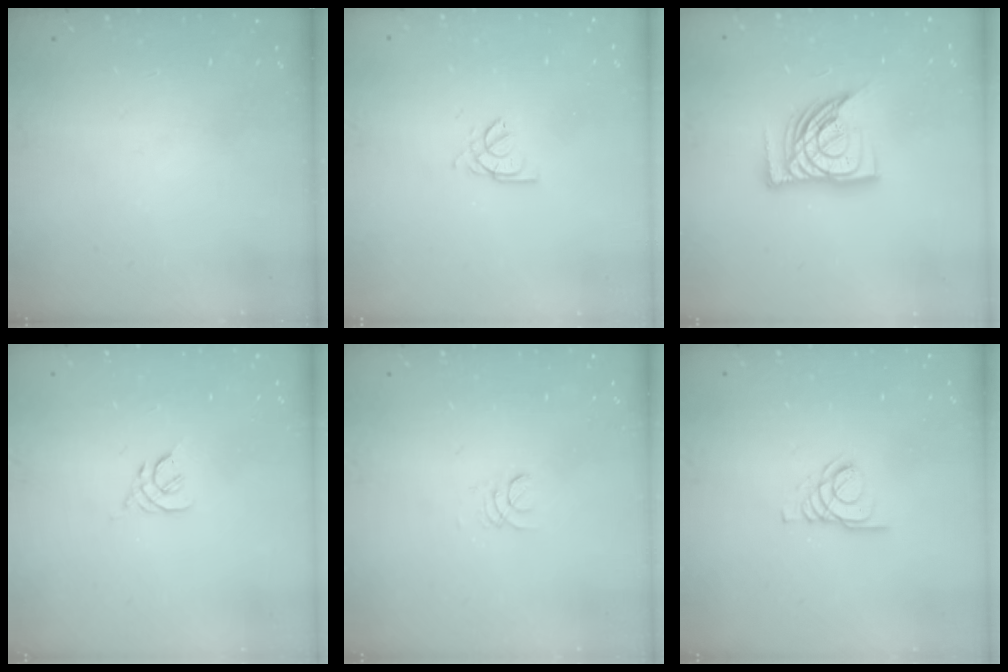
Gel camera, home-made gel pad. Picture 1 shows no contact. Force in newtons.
{"total": 2.0, "press": 2.0, "slide": 0.4}
{"total": 14.1, "press": 14.0, "slide": 1.8}
{"total": 2.2, "press": 2.1, "slide": 0.6}
{"total": 2.0, "press": 2.0, "slide": 0.2}
{"total": 2.8, "press": 2.8, "slide": 0.3}